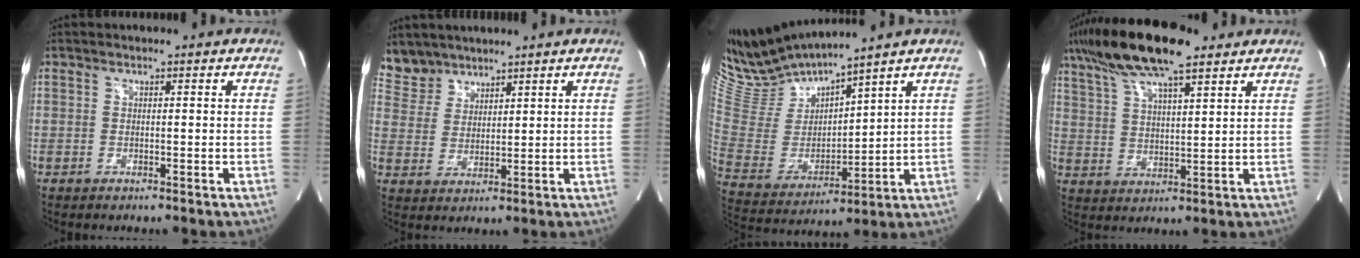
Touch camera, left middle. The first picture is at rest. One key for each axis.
{"total": 5.3, "fx": 4.7, "fy": 2.4, "fz": -0.2, "tx": 0.003, "ty": 0.005, "tz": 0.105}
{"total": 12.3, "fx": 11.9, "fy": -0.2, "fz": 3.1, "tx": -0.083, "ty": -0.005, "tz": 0.256}
{"total": 15.1, "fx": 10.8, "fy": 2.9, "fz": 10.2, "tx": -0.201, "ty": 0.029, "tz": 0.194}